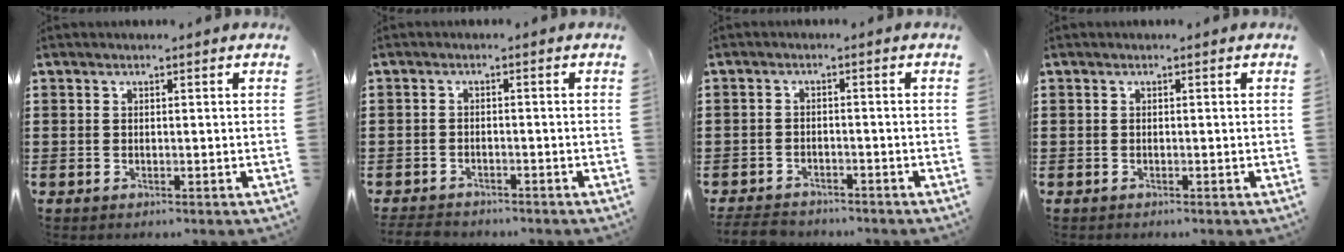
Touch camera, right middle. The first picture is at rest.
{"total": 2.5, "force": [-2.4, 0.5, 0.2], "torque": [-0.014, -0.002, -0.054]}
{"total": 3.3, "force": [-3.2, 0.8, 0.2], "torque": [-0.014, -0.002, -0.070]}
{"total": 0.0}